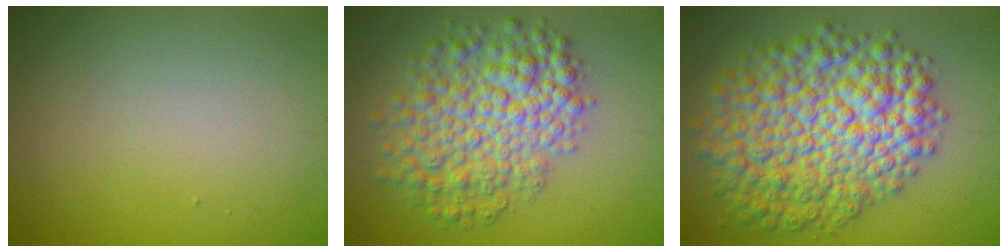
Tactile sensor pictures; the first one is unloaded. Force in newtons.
{"total": 7.4, "press": 7.4, "slide": 0.2}
{"total": 11.3, "press": 11.3, "slide": 0.3}